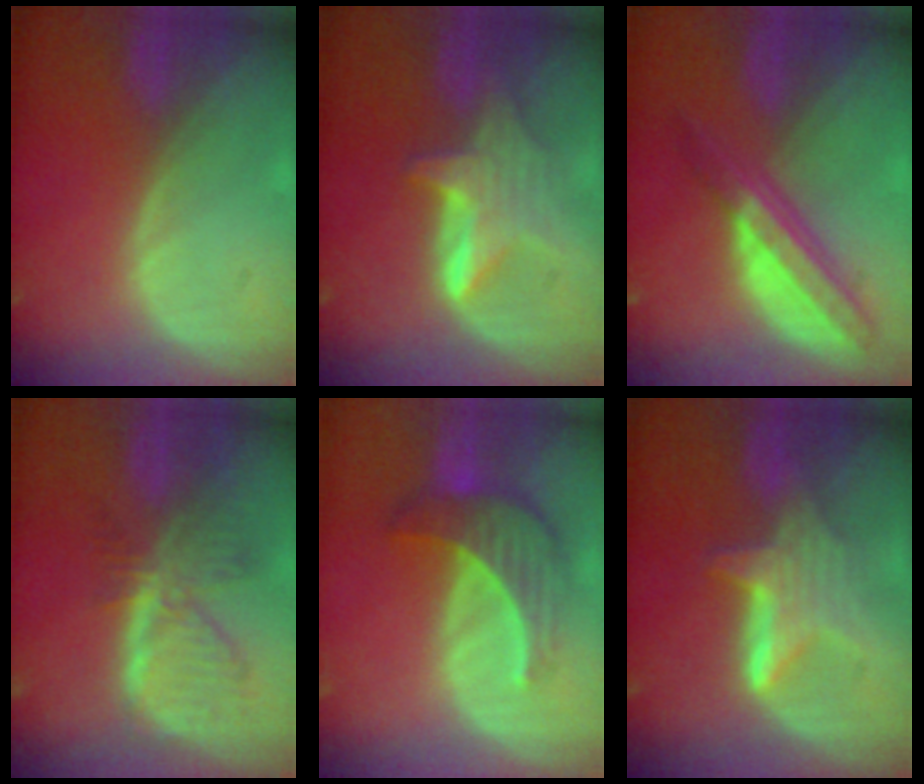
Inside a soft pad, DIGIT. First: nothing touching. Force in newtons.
{"total": 6.3, "press": 6.2, "slide": 0.7}
{"total": 7.6, "press": 6.4, "slide": 4.1}
{"total": 8.2, "press": 7.1, "slide": 4.0}
{"total": 7.4, "press": 6.8, "slide": 2.8}
{"total": 6.2, "press": 6.1, "slide": 1.3}